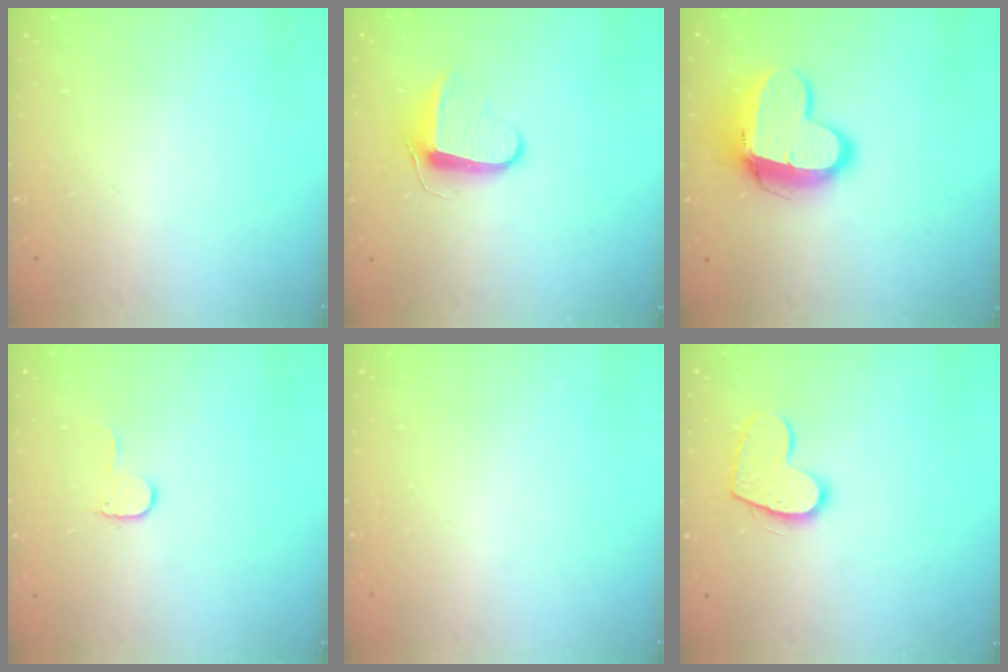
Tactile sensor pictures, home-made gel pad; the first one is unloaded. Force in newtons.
{"total": 9.6, "press": 9.6, "slide": 0.8}
{"total": 13.5, "press": 13.5, "slide": 1.2}
{"total": 5.4, "press": 5.4, "slide": 0.5}
{"total": 0.0}
{"total": 11.1, "press": 11.1, "slide": 0.6}